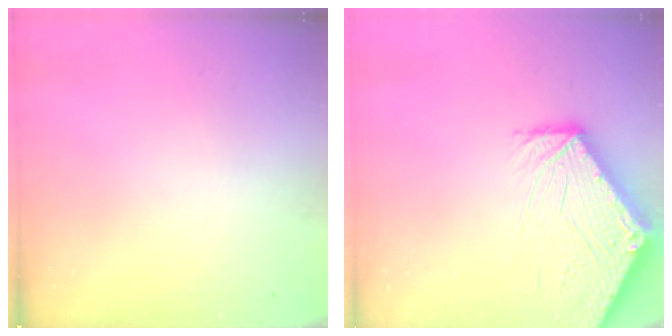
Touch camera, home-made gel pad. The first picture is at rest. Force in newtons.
{"total": 11.1, "press": 11.0, "slide": 1.3}